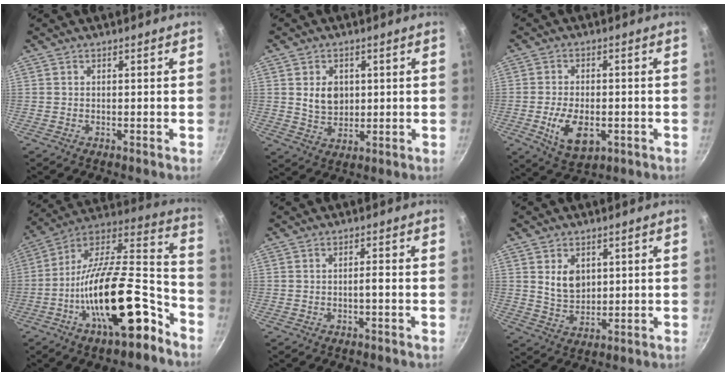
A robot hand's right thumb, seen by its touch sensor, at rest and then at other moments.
{"total": 6.0, "force": [1.2, 4.7, 3.7], "torque": [-0.042, -0.012, 0.025]}
{"total": 9.5, "force": [-2.5, 5.4, 7.4], "torque": [-0.123, 0.001, -0.032]}
{"total": 25.9, "force": [-11.9, 9.8, 20.9], "torque": [-0.296, 0.075, -0.209]}
{"total": 1.4, "force": [-0.4, 0.2, 1.3], "torque": [-0.025, 0.008, -0.006]}
{"total": 6.2, "force": [1.9, 4.4, 3.8], "torque": [-0.050, -0.018, 0.042]}